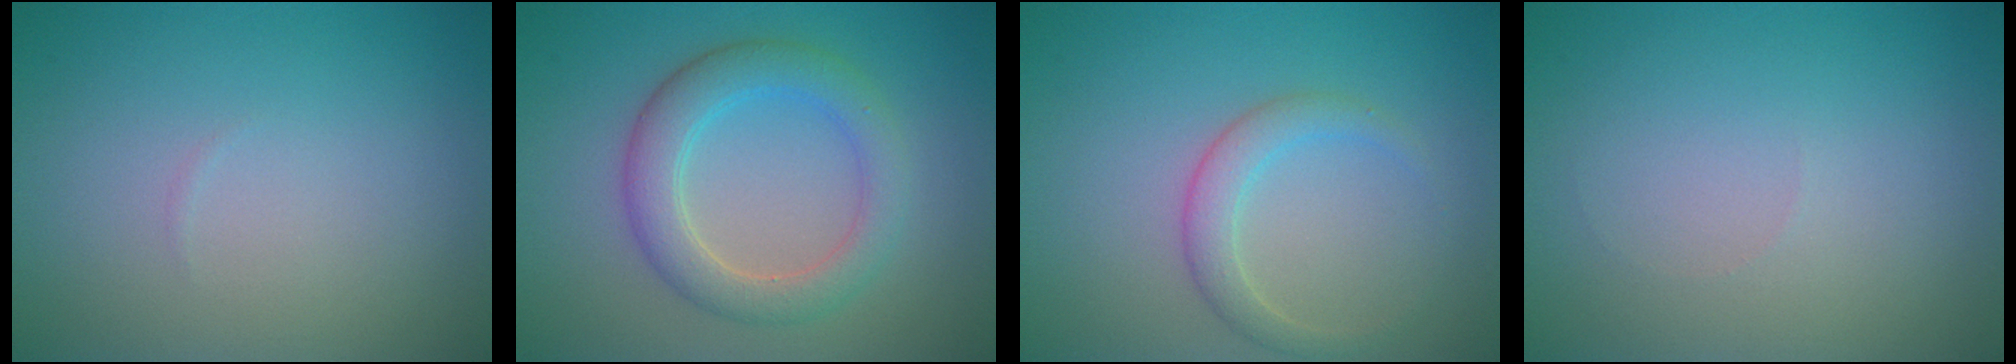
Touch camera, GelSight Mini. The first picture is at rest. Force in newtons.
{"total": 4.4, "press": 4.4, "slide": 0.2}
{"total": 2.3, "press": 2.3, "slide": 0.1}
{"total": 0.0}